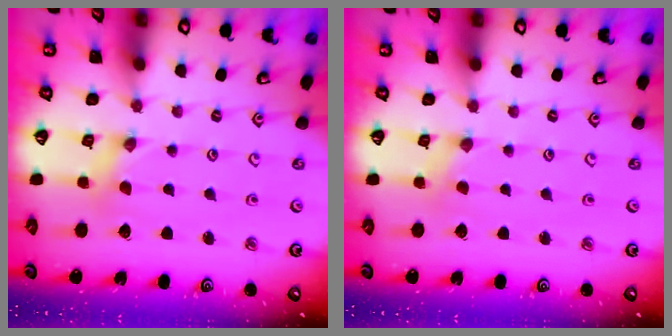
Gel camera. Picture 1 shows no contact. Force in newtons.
{"total": 0.0}